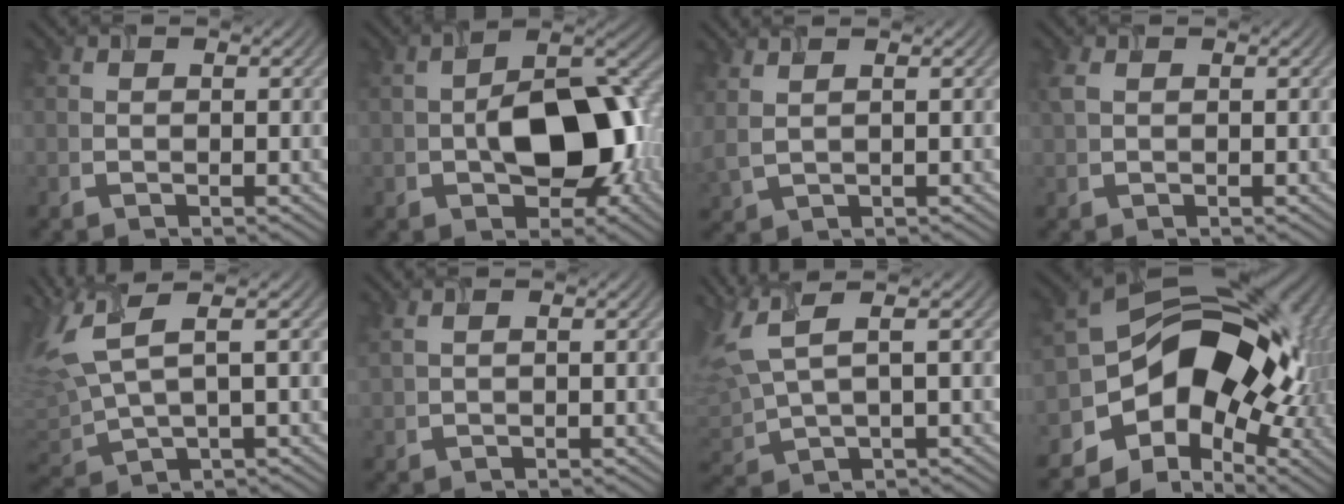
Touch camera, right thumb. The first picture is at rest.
{"total": 12.3, "force": [-1.8, 7.0, 9.9], "torque": [-0.144, 0.001, -0.027]}
{"total": 3.1, "force": [2.0, 0.7, 2.3], "torque": [-0.059, 0.012, 0.029]}
{"total": 1.4, "force": [0.6, 0.6, 1.1], "torque": [-0.036, 0.005, 0.011]}
{"total": 8.6, "force": [3.5, 2.7, 7.4], "torque": [-0.191, 0.011, 0.065]}
{"total": 1.4, "force": [1.0, -0.1, 0.9], "torque": [-0.023, 0.004, 0.016]}
{"total": 7.6, "force": [3.5, 2.4, 6.3], "torque": [-0.172, 0.010, 0.066]}
{"total": 14.3, "force": [-3.0, 10.2, 9.5], "torque": [-0.131, -0.004, -0.072]}